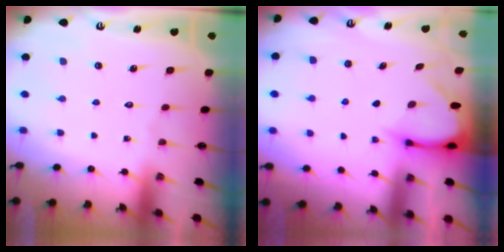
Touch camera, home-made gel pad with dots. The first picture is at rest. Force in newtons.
{"total": 3.3, "press": 3.3, "slide": 0.3}